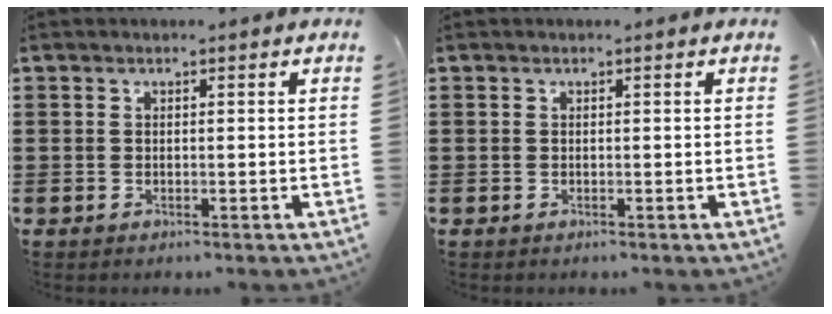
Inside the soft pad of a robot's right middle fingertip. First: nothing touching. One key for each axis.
{"total": 0.0}